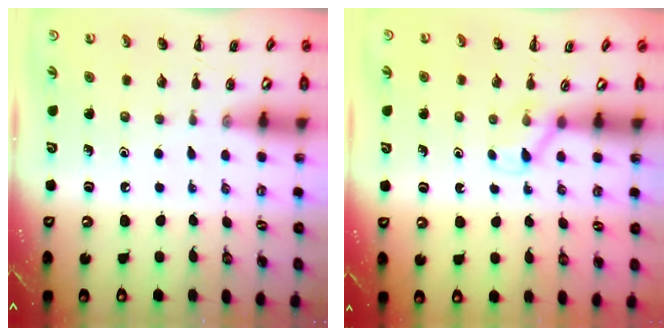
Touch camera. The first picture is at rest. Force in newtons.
{"total": 3.9, "press": 3.7, "slide": 1.2}